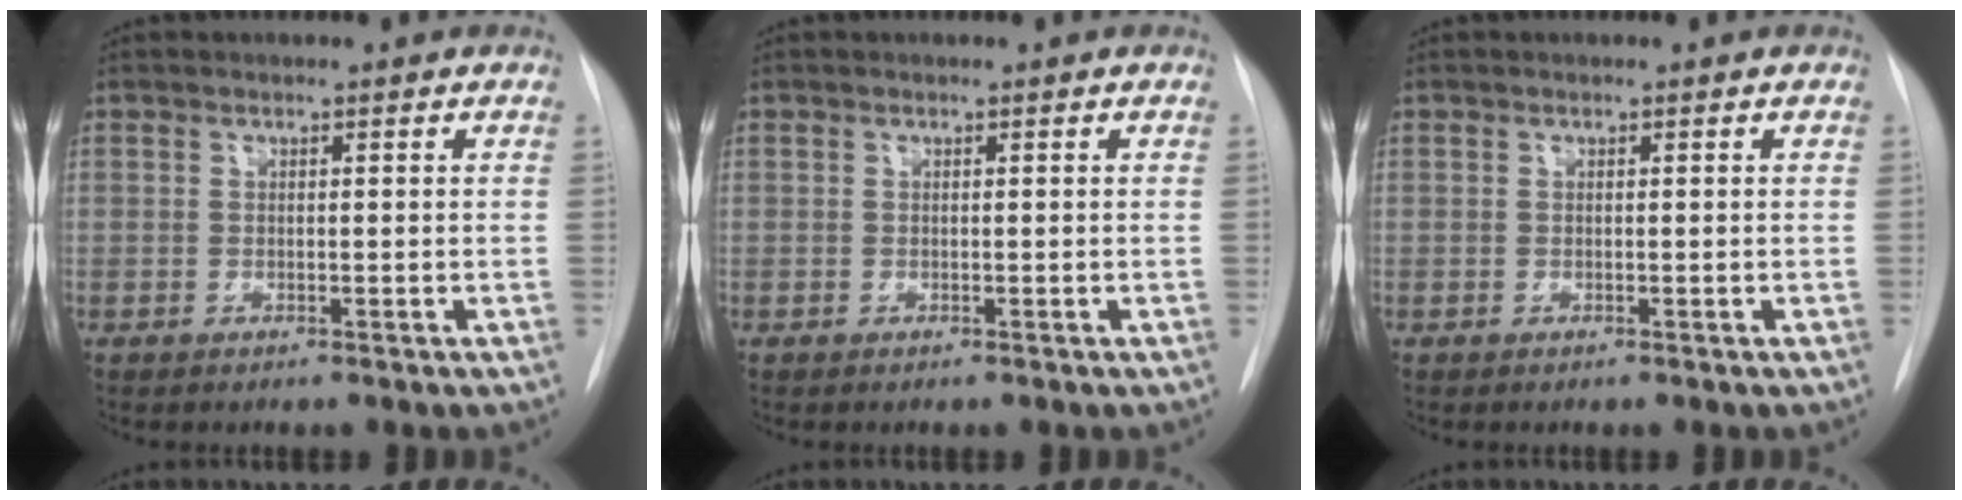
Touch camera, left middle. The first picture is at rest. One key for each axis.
{"total": 0.0}
{"total": 0.0}